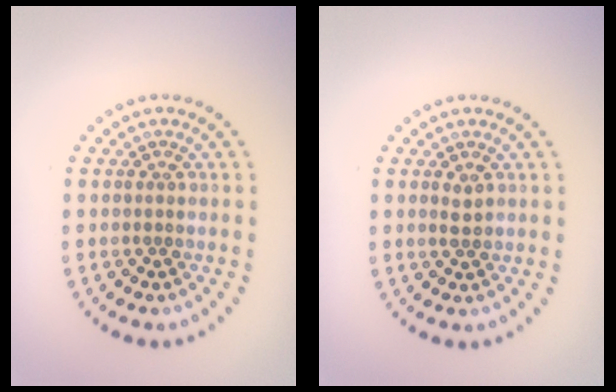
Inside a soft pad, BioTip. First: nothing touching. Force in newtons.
{"total": 1.1, "press": 1.0, "slide": 0.3}